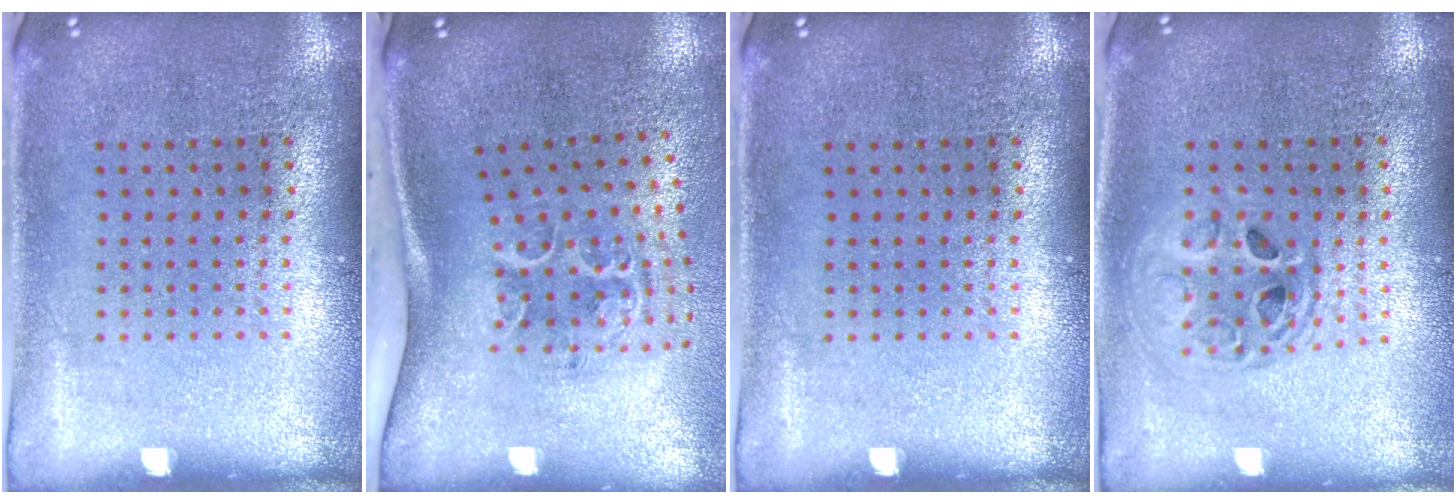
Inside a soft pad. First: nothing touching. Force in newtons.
{"total": 1.9, "press": 1.4, "slide": 1.3}
{"total": 0.0}
{"total": 1.4, "press": 1.2, "slide": 0.7}